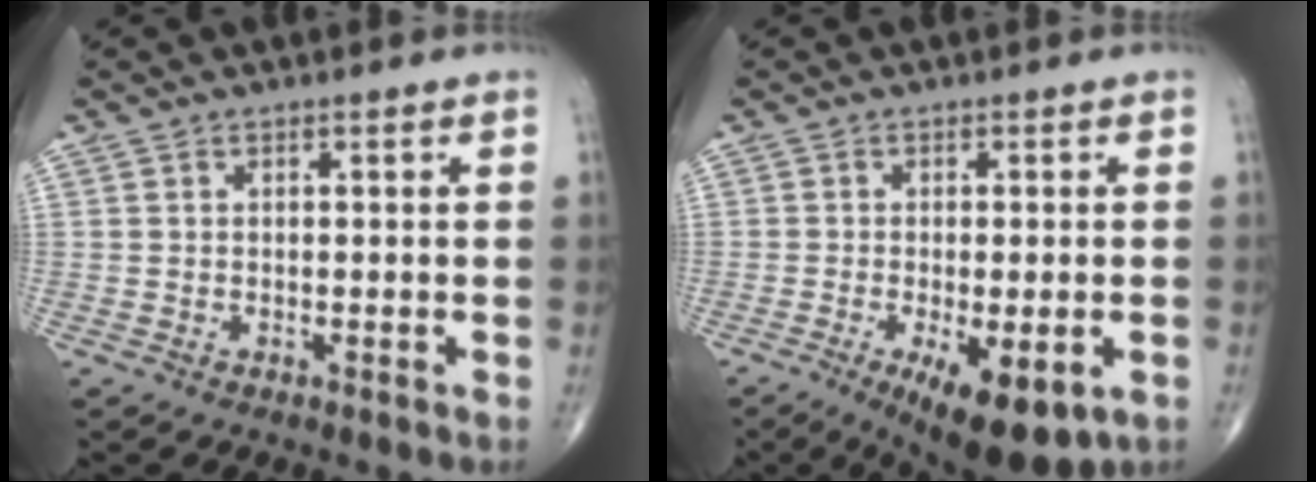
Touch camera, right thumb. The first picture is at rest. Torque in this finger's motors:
{"motor_torque": [-0.04, 0.40, 0.12, -0.18, 0.06]}